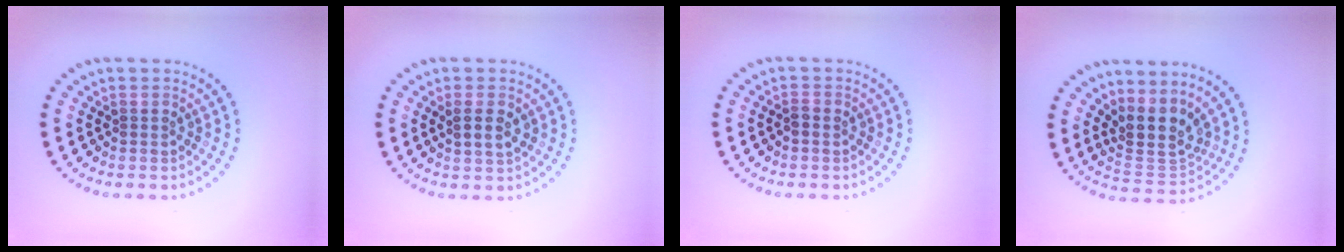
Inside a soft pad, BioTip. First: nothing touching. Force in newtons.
{"total": 2.0, "press": 1.9, "slide": 0.6}
{"total": 0.8, "press": 0.8, "slide": 0.1}
{"total": 4.0, "press": 3.1, "slide": 2.6}